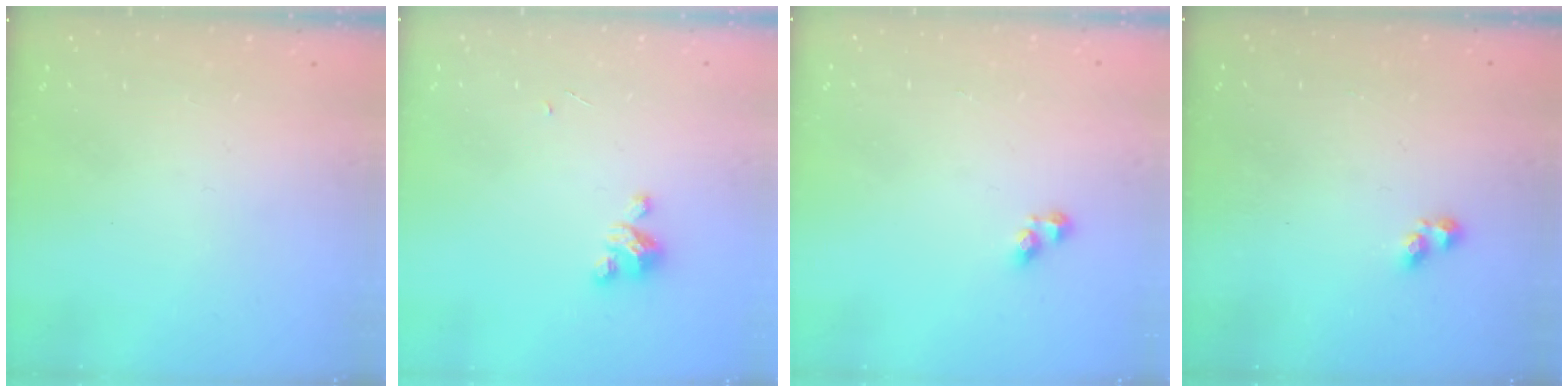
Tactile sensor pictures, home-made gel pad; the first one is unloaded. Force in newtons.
{"total": 3.9, "press": 3.9, "slide": 0.2}
{"total": 2.8, "press": 2.8, "slide": 0.3}
{"total": 2.4, "press": 2.3, "slide": 0.4}